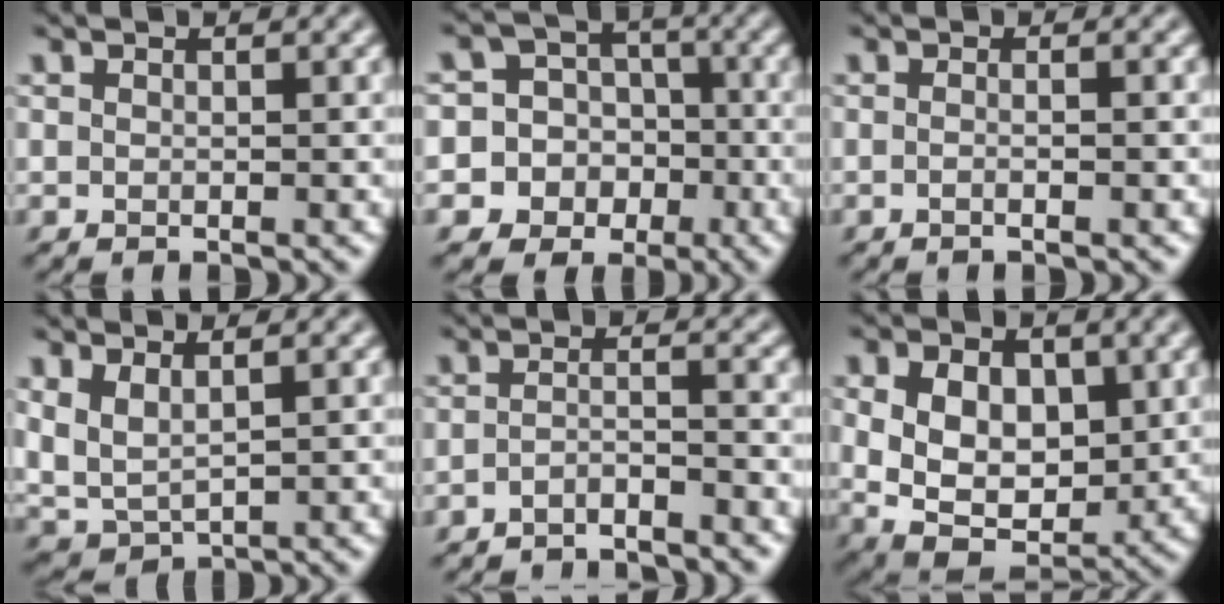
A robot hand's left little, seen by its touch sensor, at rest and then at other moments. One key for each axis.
{"total": 12.8, "fx": -4.6, "fy": 11.7, "fz": 2.5, "tx": -0.076, "ty": 0.006, "tz": -0.094}
{"total": 1.2, "fx": -0.6, "fy": -0.1, "fz": 1.1, "tx": -0.019, "ty": 0.001, "tz": -0.012}
{"total": 3.2, "fx": 1.0, "fy": 1.5, "fz": 2.6, "tx": -0.066, "ty": -0.001, "tz": 0.019}
{"total": 3.0, "fx": -2.9, "fy": -0.2, "fz": 0.6, "tx": -0.014, "ty": 0.000, "tz": -0.057}
{"total": 7.7, "fx": 0.5, "fy": 5.0, "fz": 5.8, "tx": -0.103, "ty": -0.007, "tz": 0.001}